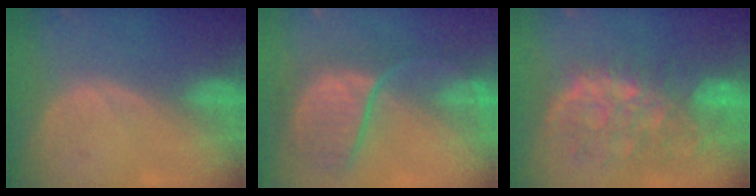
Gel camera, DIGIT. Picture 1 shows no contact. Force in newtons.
{"total": 10.0, "press": 9.3, "slide": 3.7}
{"total": 11.2, "press": 9.6, "slide": 5.6}